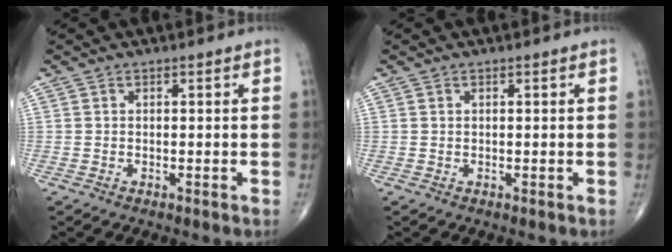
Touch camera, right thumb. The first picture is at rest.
{"total": 0.0}